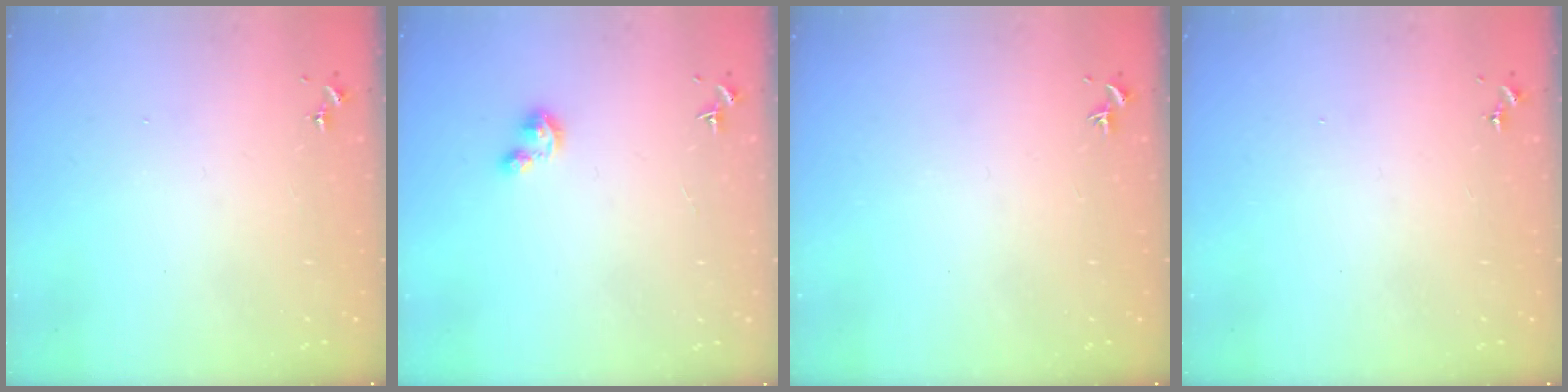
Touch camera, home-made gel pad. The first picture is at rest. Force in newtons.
{"total": 3.6, "press": 3.5, "slide": 0.4}
{"total": 0.0}
{"total": 0.0}